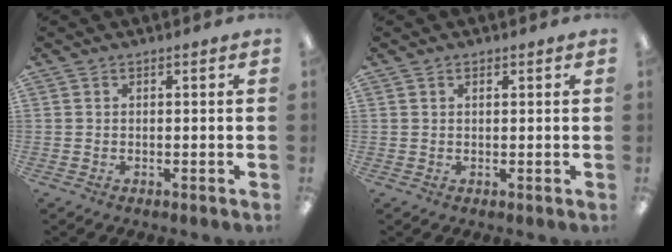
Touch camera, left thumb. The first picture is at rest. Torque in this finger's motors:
{"motor_torque": [-0.01, -0.24, -0.85, 0.19, -0.02]}